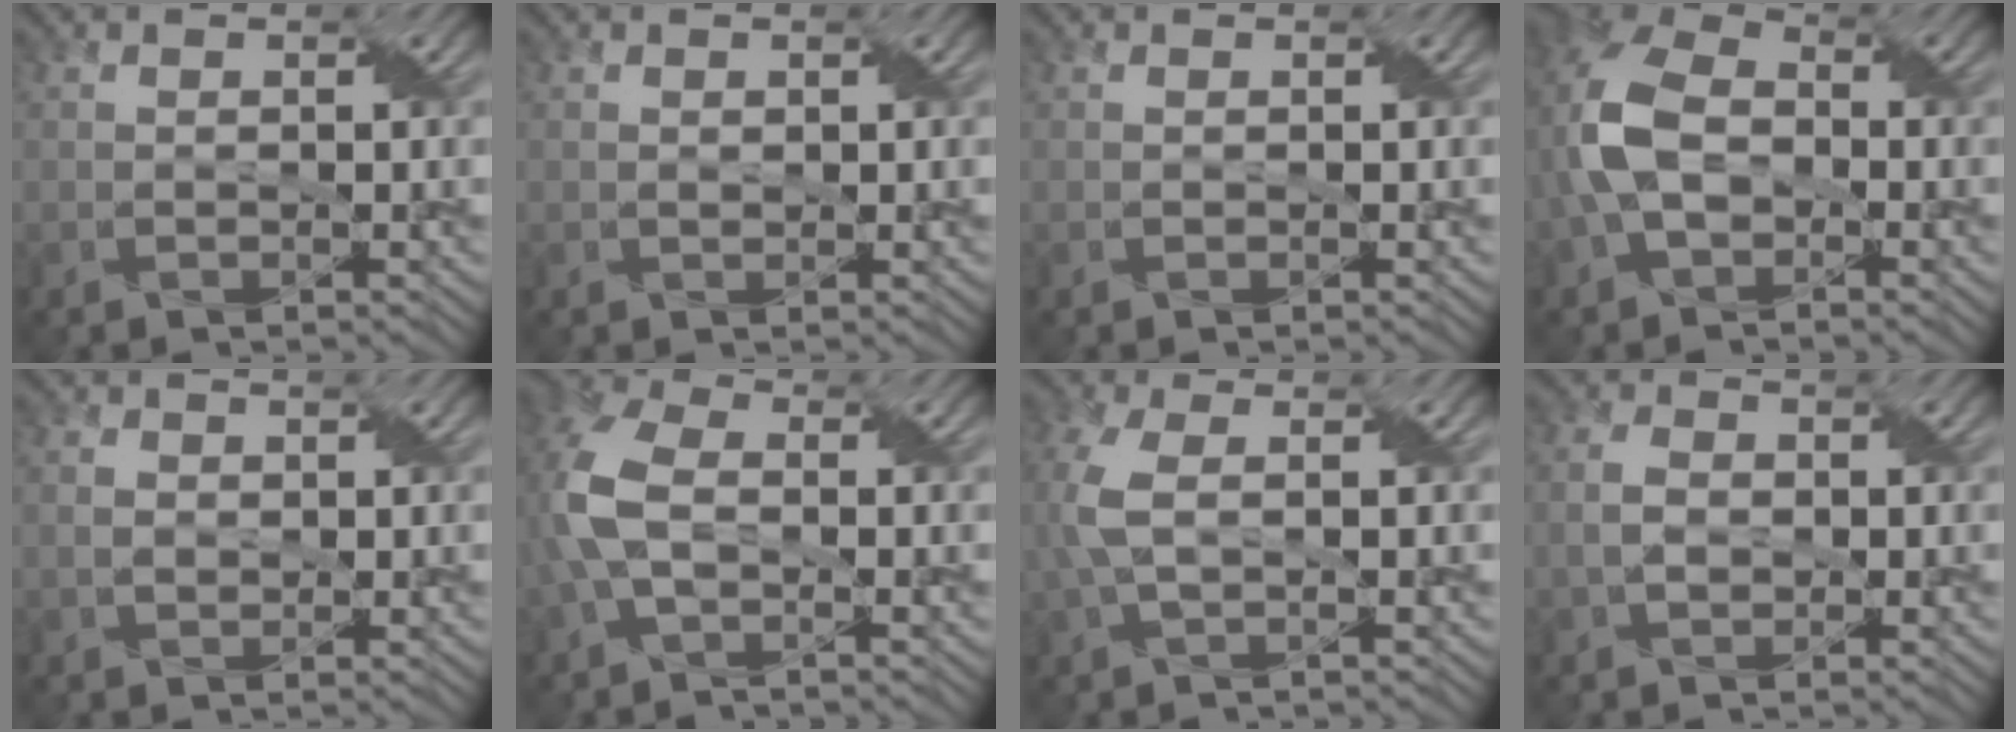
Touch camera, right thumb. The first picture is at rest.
{"total": 0.6, "force": [0.3, 0.4, 0.4], "torque": [-0.009, -0.001, 0.006]}
{"total": 0.0}
{"total": 9.2, "force": [-1.2, 6.2, 6.7], "torque": [-0.171, 0.005, -0.033]}
{"total": 2.1, "force": [0.1, 1.7, 1.2], "torque": [-0.034, 0.002, 0.002]}
{"total": 7.3, "force": [-0.6, 4.3, 5.8], "torque": [-0.156, 0.011, -0.022]}
{"total": 5.0, "force": [0.5, 2.4, 4.3], "torque": [-0.126, 0.010, 0.008]}
{"total": 3.1, "force": [-0.4, 2.2, 2.1], "torque": [-0.054, 0.003, -0.011]}